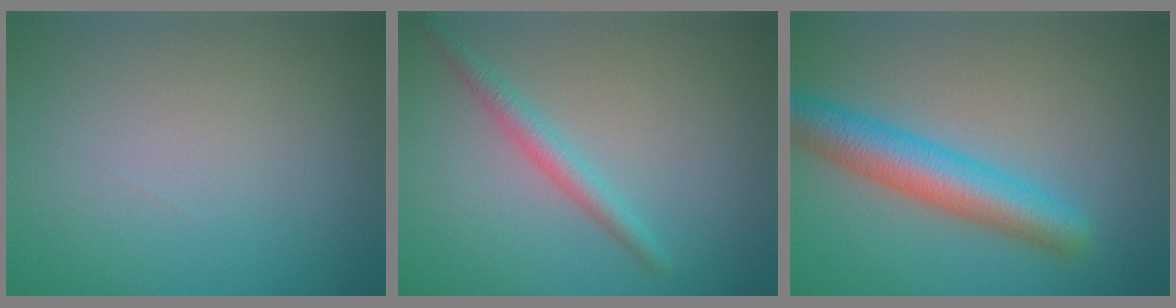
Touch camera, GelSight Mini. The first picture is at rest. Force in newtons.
{"total": 2.2, "press": 2.2, "slide": 0.1}
{"total": 5.6, "press": 5.6, "slide": 0.1}